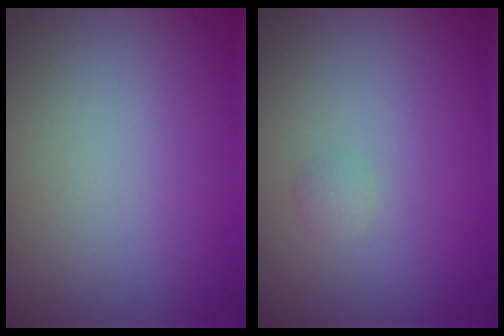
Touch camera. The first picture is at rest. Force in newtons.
{"total": 0.7, "press": 0.7, "slide": 0.0}